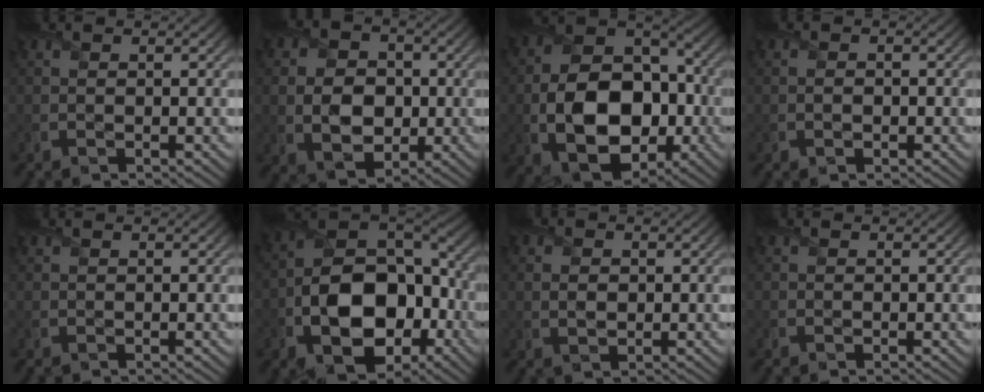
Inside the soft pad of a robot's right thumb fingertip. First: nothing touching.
{"total": 7.8, "force": [-0.6, 6.1, 4.8], "torque": [-0.113, -0.010, -0.017]}
{"total": 14.5, "force": [-3.3, 10.0, 10.0], "torque": [-0.191, -0.033, -0.054]}
{"total": 1.7, "force": [-0.4, 1.2, 1.1], "torque": [-0.002, 0.002, -0.009]}
{"total": 0.0}
{"total": 14.9, "force": [-4.3, 9.4, 10.7], "torque": [-0.206, -0.034, -0.073]}
{"total": 2.7, "force": [0.3, 2.0, 1.8], "torque": [-0.038, 0.001, 0.004]}
{"total": 0.0}